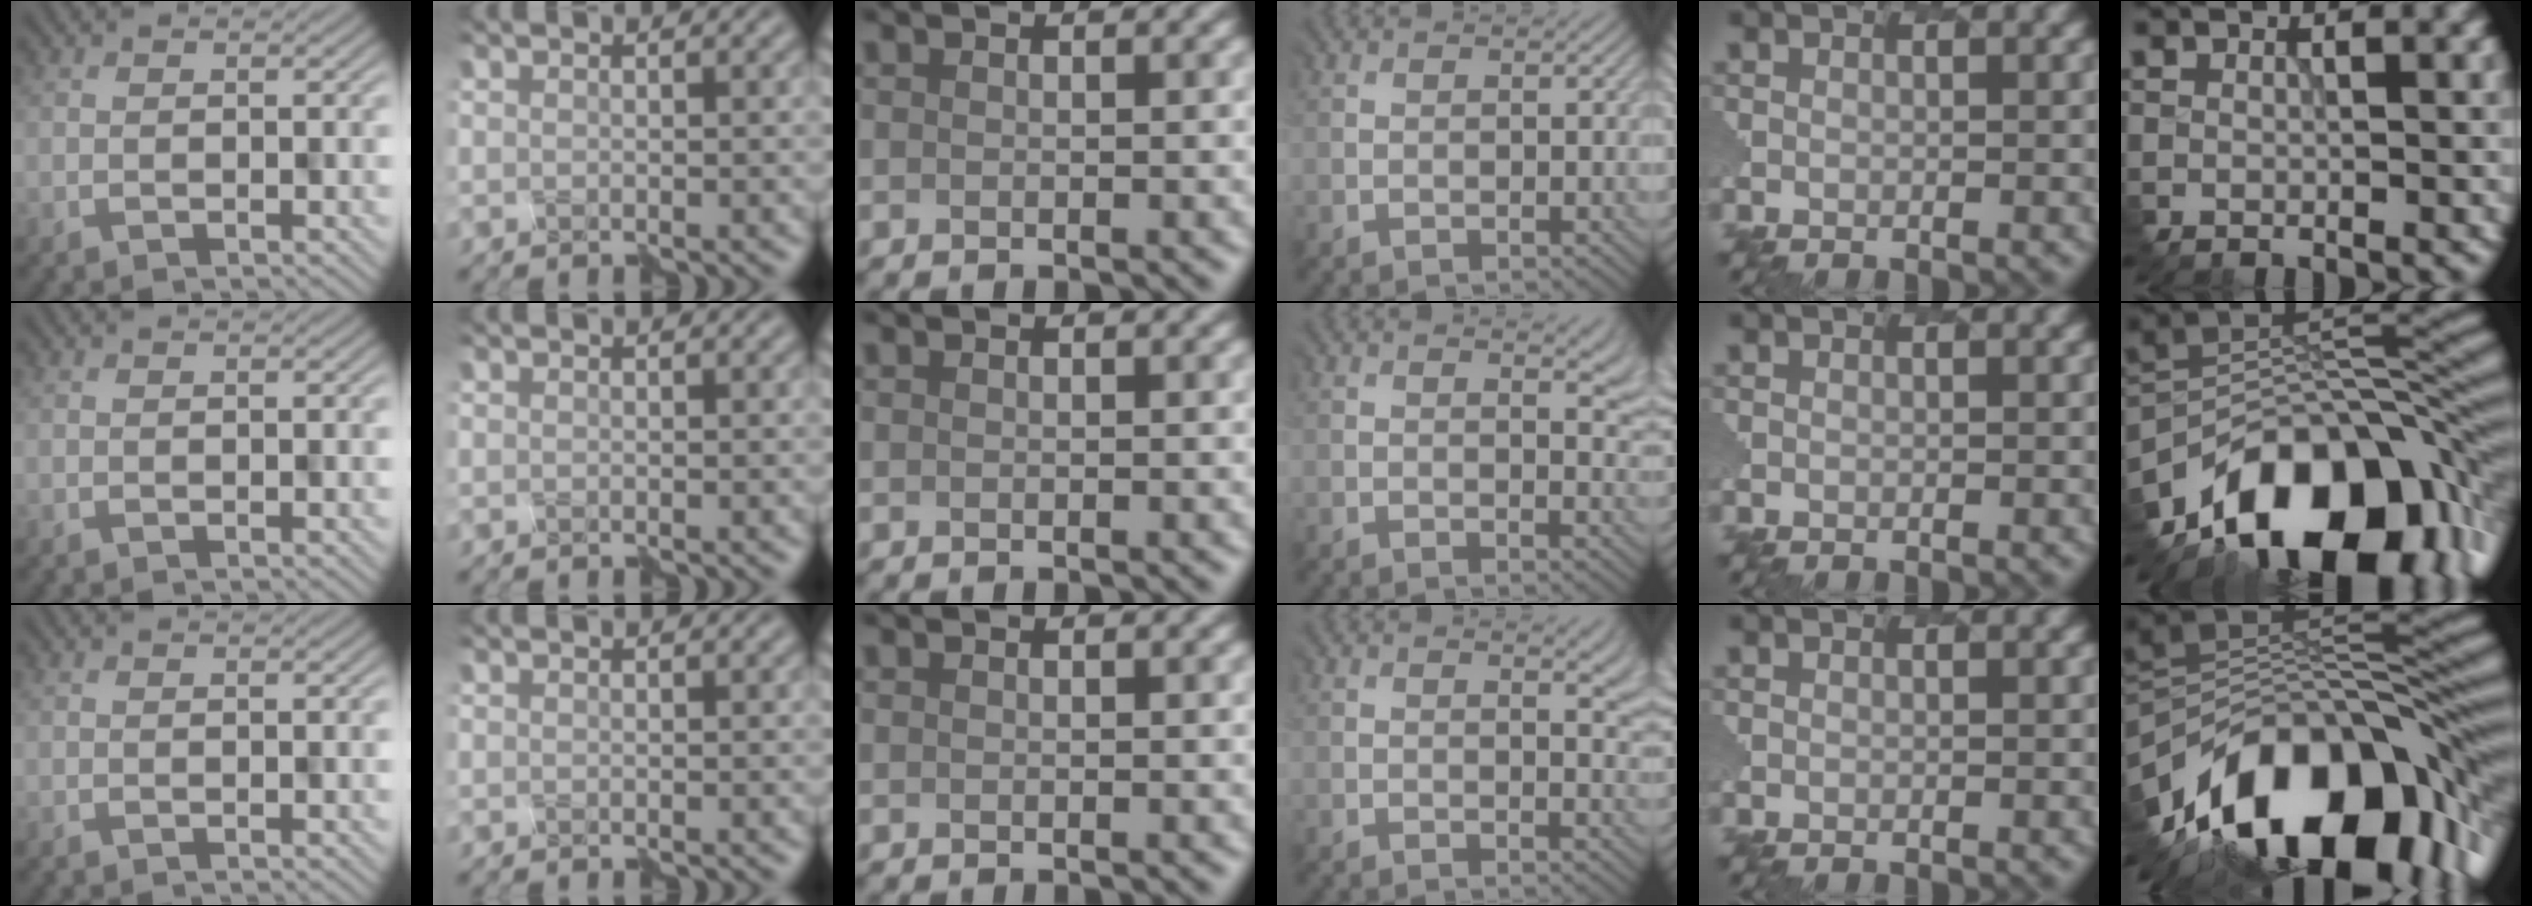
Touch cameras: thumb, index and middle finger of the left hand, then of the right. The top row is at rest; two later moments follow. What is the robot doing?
{"motion": "disassemble", "object": "spray bottle"}